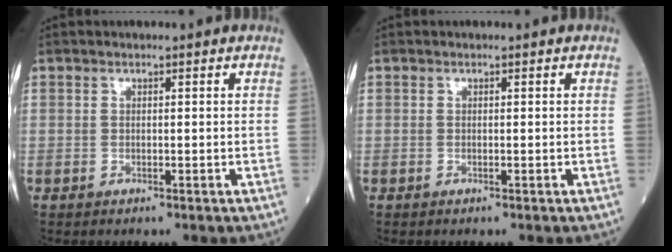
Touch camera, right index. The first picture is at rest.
{"total": 0.0}